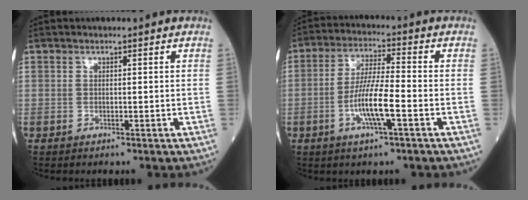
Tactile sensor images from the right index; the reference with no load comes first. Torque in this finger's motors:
{"motor_torque": [0.88, 0.03, 0.57, 0.18]}